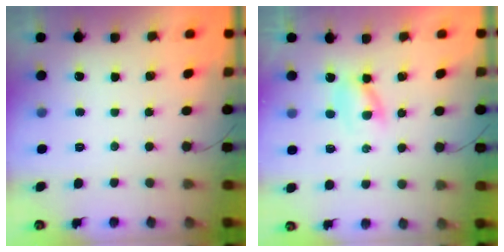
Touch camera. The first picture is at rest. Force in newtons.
{"total": 2.6, "press": 2.3, "slide": 1.2}